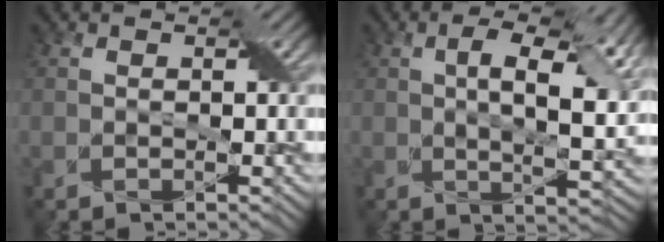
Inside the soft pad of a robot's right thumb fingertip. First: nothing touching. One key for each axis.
{"total": 9.9, "fx": 2.1, "fy": 3.9, "fz": 8.8, "tx": -0.146, "ty": -0.002, "tz": 0.037}